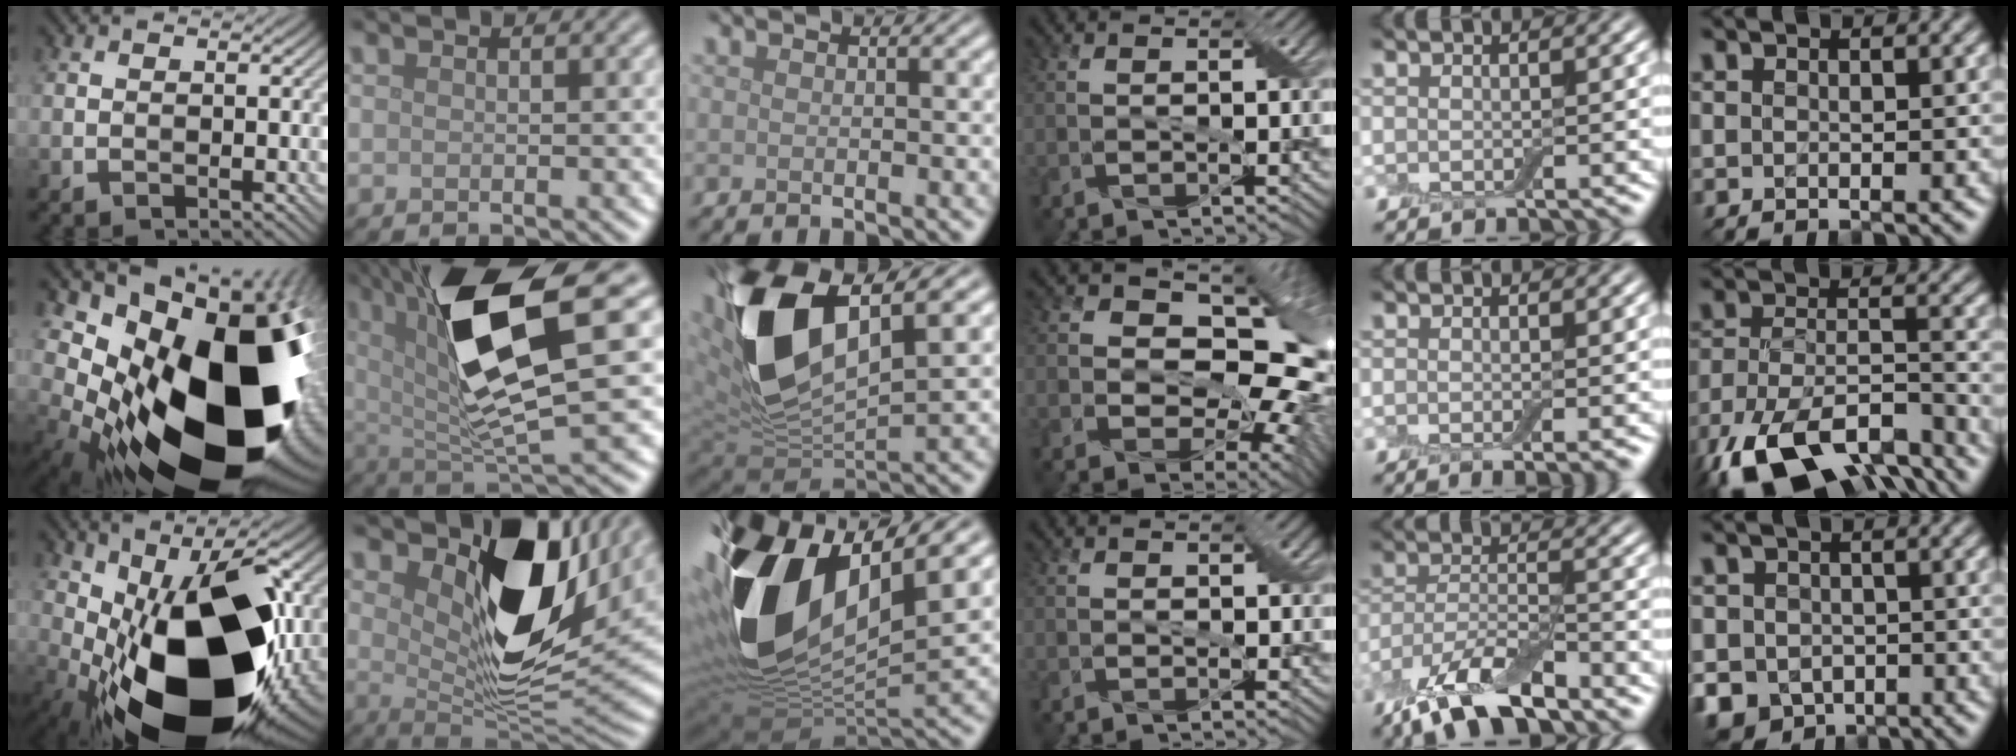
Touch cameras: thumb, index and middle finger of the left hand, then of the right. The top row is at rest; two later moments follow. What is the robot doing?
{"motion": "wrap", "object": "cling film"}